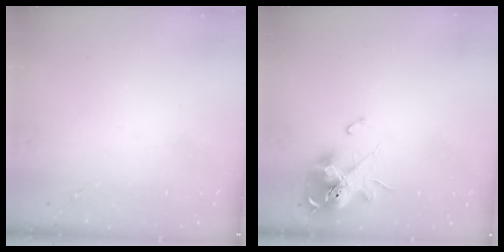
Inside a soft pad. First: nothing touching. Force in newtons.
{"total": 13.9, "press": 13.8, "slide": 1.9}